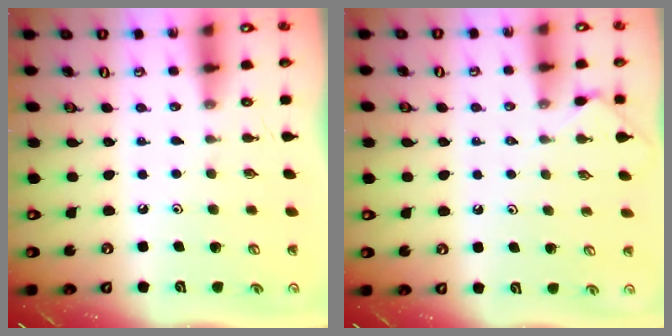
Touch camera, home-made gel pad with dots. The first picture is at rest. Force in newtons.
{"total": 2.1, "press": 2.0, "slide": 0.5}